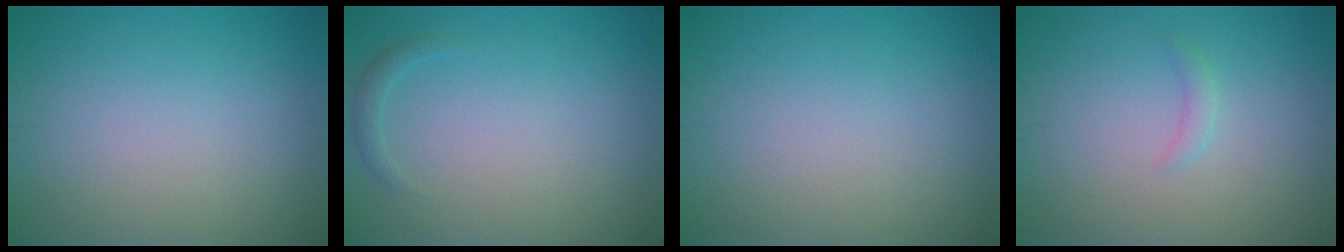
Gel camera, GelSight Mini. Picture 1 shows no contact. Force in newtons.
{"total": 0.9, "press": 0.9, "slide": 0.1}
{"total": 0.0}
{"total": 0.8, "press": 0.8, "slide": 0.1}